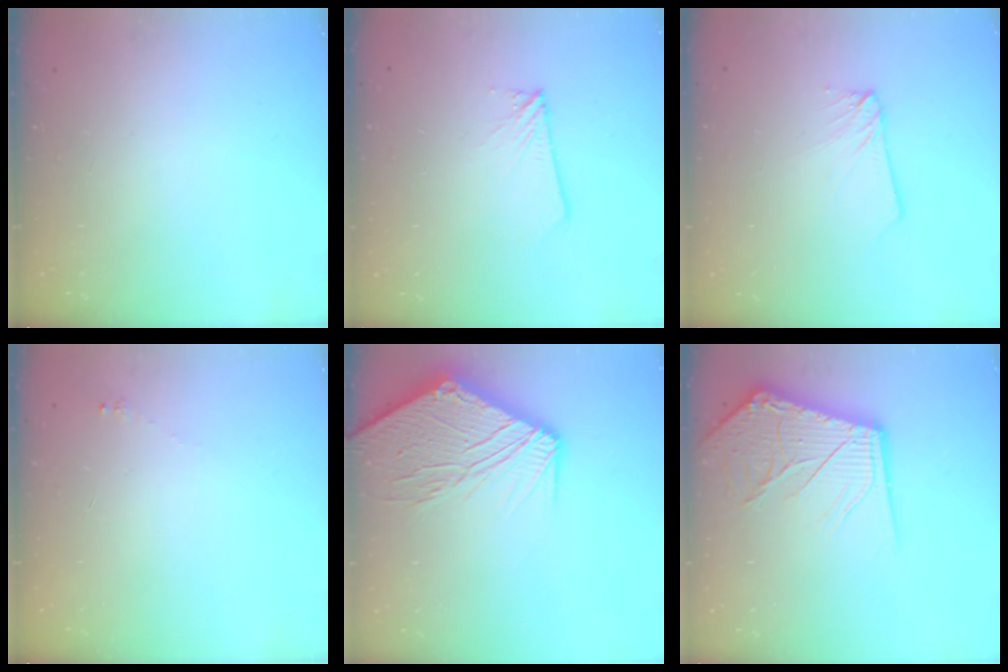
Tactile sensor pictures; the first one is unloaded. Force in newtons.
{"total": 1.7, "press": 1.7, "slide": 0.1}
{"total": 3.0, "press": 3.0, "slide": 0.3}
{"total": 1.7, "press": 1.6, "slide": 0.2}
{"total": 17.5, "press": 17.4, "slide": 2.2}
{"total": 16.4, "press": 16.2, "slide": 2.0}